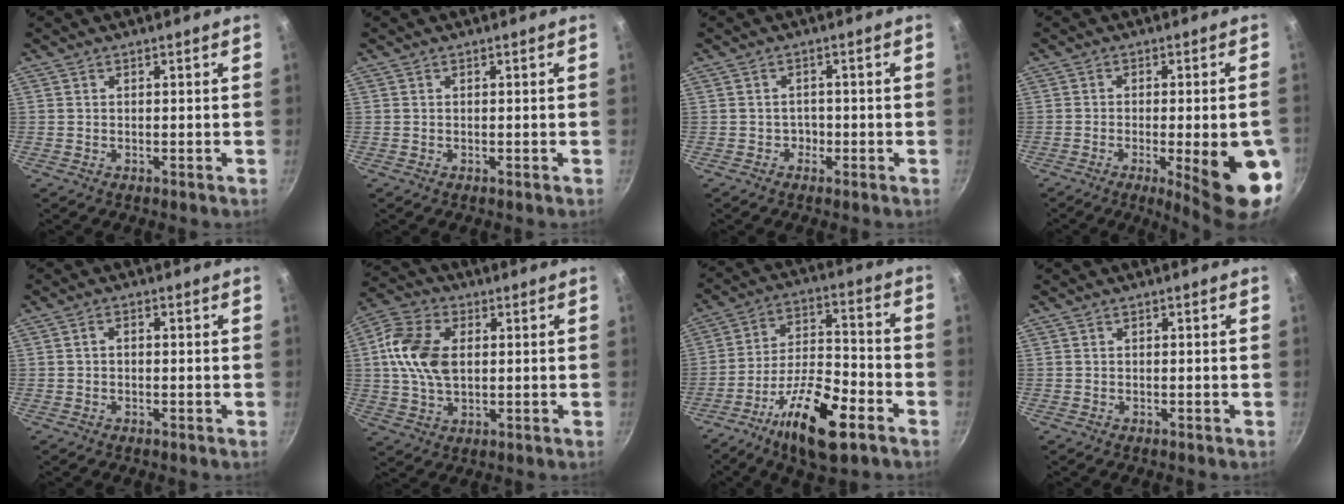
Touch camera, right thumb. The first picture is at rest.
{"total": 0.0}
{"total": 1.4, "force": [-0.7, 1.2, 0.2], "torque": [0.014, 0.009, -0.008]}
{"total": 14.8, "force": [-4.5, 3.4, 13.7], "torque": [-0.162, 0.005, -0.052]}
{"total": 1.2, "force": [0.0, 0.8, 0.9], "torque": [-0.021, 0.009, -0.002]}
{"total": 12.3, "force": [1.7, 7.8, 9.3], "torque": [-0.166, 0.010, 0.025]}
{"total": 17.2, "force": [-9.3, 5.8, 13.2], "torque": [-0.225, 0.048, -0.169]}
{"total": 0.0}